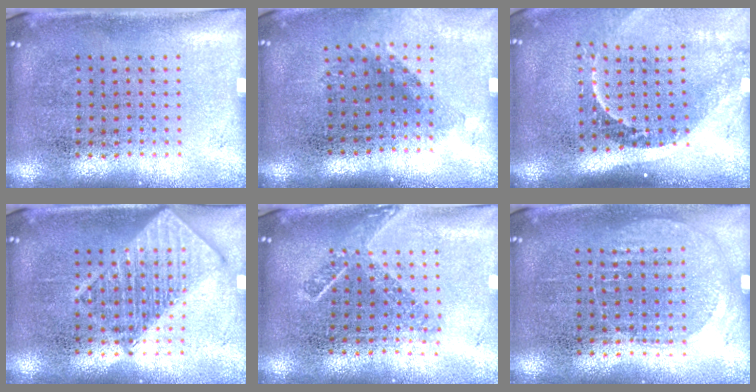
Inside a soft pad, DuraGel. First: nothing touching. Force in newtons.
{"total": 1.2, "press": 0.9, "slide": 0.8}
{"total": 2.2, "press": 1.5, "slide": 1.6}
{"total": 2.4, "press": 2.4, "slide": 0.3}
{"total": 1.6, "press": 1.2, "slide": 1.1}
{"total": 1.0, "press": 0.9, "slide": 0.4}